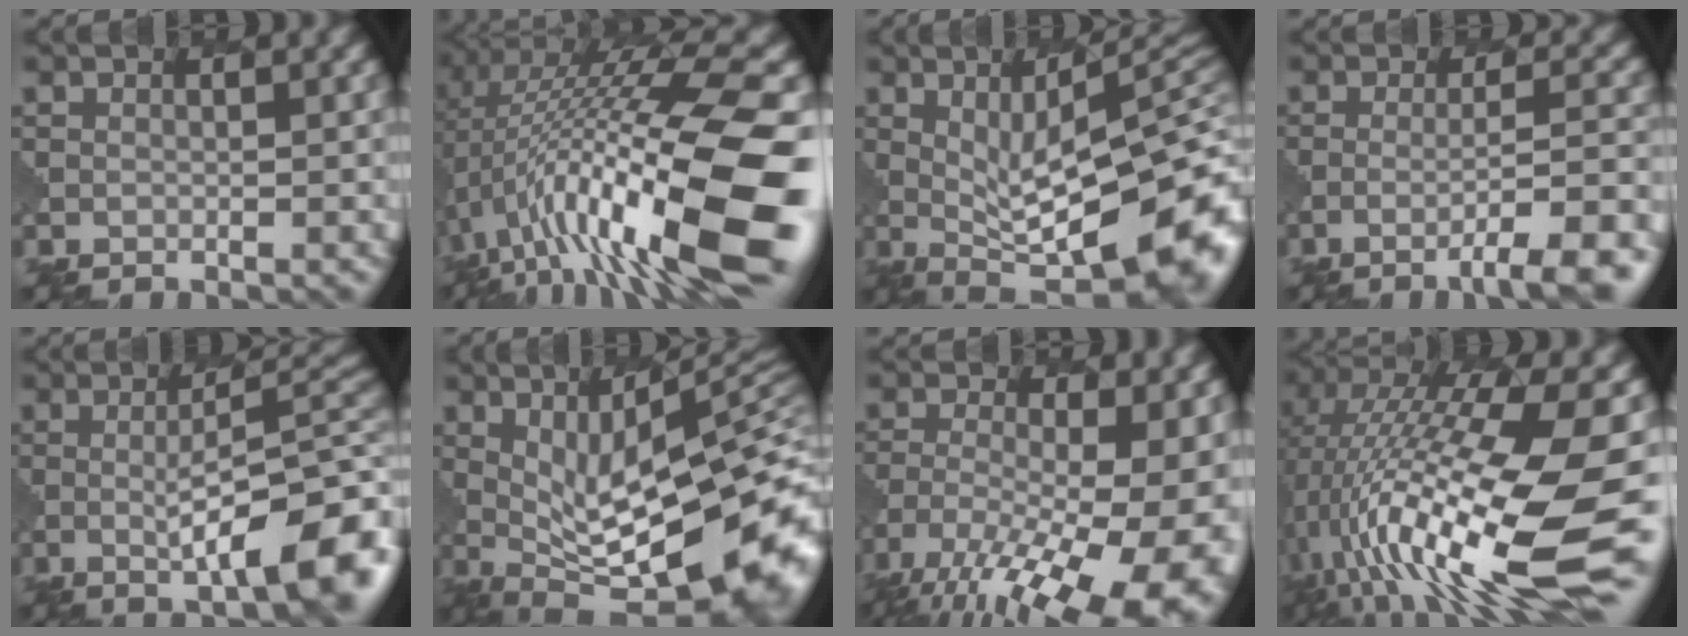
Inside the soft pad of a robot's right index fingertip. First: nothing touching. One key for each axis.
{"total": 15.5, "fx": -0.8, "fy": 4.0, "fz": 14.9, "tx": -0.246, "ty": 0.017, "tz": -0.008}
{"total": 14.2, "fx": -0.6, "fy": 4.6, "fz": 13.5, "tx": -0.179, "ty": -0.001, "tz": 0.010}
{"total": 7.4, "fx": -3.9, "fy": 1.2, "fz": 6.2, "tx": -0.087, "ty": 0.011, "tz": -0.055}
{"total": 10.4, "fx": -1.8, "fy": 2.6, "fz": 9.9, "tx": -0.135, "ty": 0.002, "tz": -0.025}
{"total": 15.7, "fx": 0.1, "fy": 4.8, "fz": 15.0, "tx": -0.203, "ty": -0.004, "tz": 0.026}
{"total": 17.0, "fx": -8.8, "fy": 6.9, "fz": 12.8, "tx": -0.205, "ty": -0.026, "tz": -0.111}
{"total": 16.4, "fx": -2.8, "fy": 4.1, "fz": 15.7, "tx": -0.293, "ty": 0.009, "tz": -0.043}